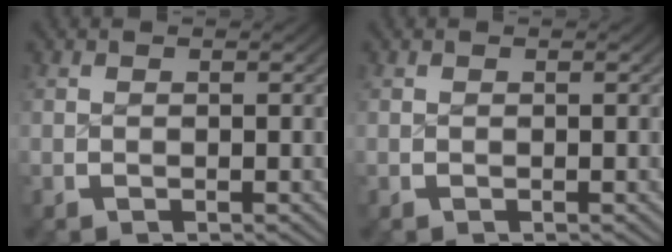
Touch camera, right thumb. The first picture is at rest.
{"total": 0.0}